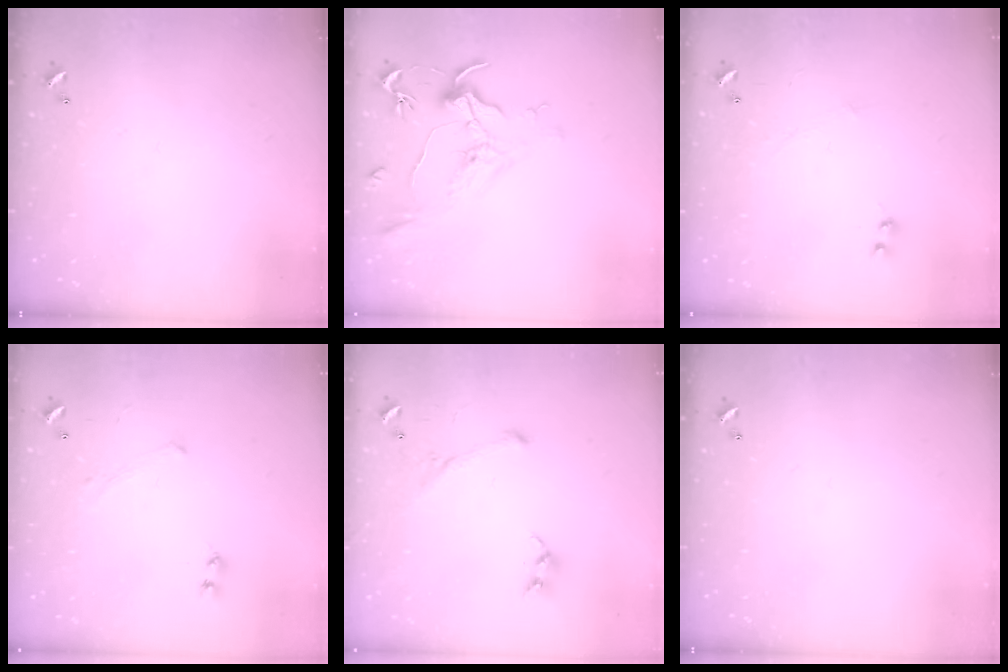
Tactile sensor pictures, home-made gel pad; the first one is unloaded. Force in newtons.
{"total": 1.5, "press": 1.3, "slide": 0.8}
{"total": 0.0}
{"total": 0.0}
{"total": 2.8, "press": 2.6, "slide": 1.0}
{"total": 0.0}